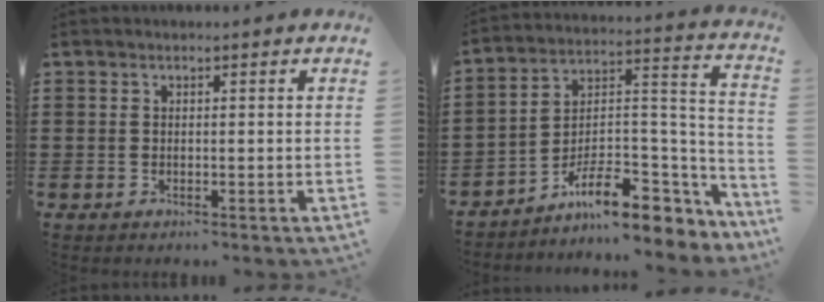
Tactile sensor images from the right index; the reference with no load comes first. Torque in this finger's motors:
{"motor_torque": [1.15, 0.99, 0.30, 0.02]}